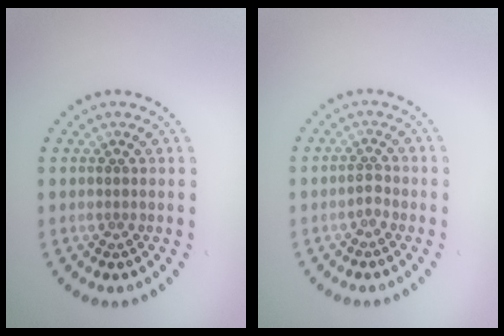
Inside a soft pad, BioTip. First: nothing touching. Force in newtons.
{"total": 1.0, "press": 0.9, "slide": 0.5}